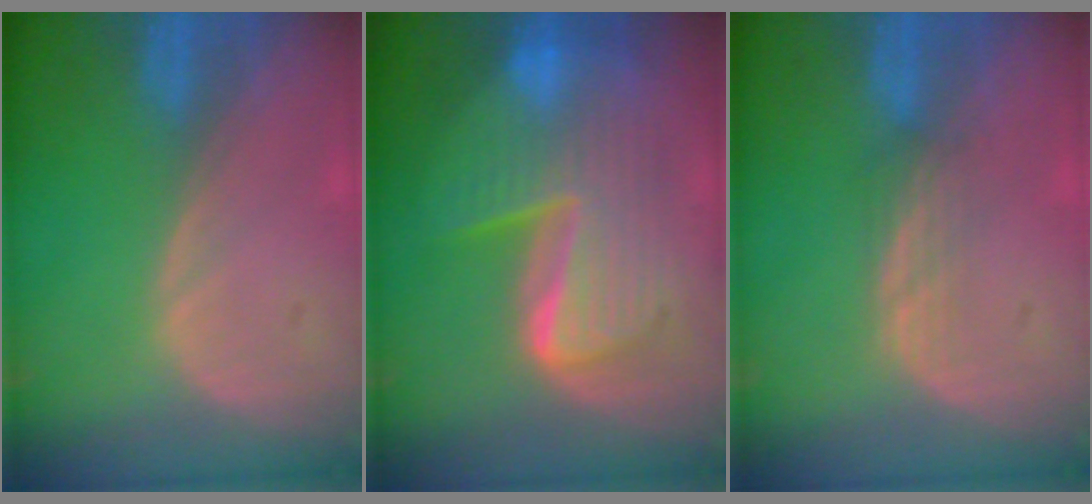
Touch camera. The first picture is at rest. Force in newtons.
{"total": 10.4, "press": 10.4, "slide": 0.9}
{"total": 2.3, "press": 2.2, "slide": 0.6}